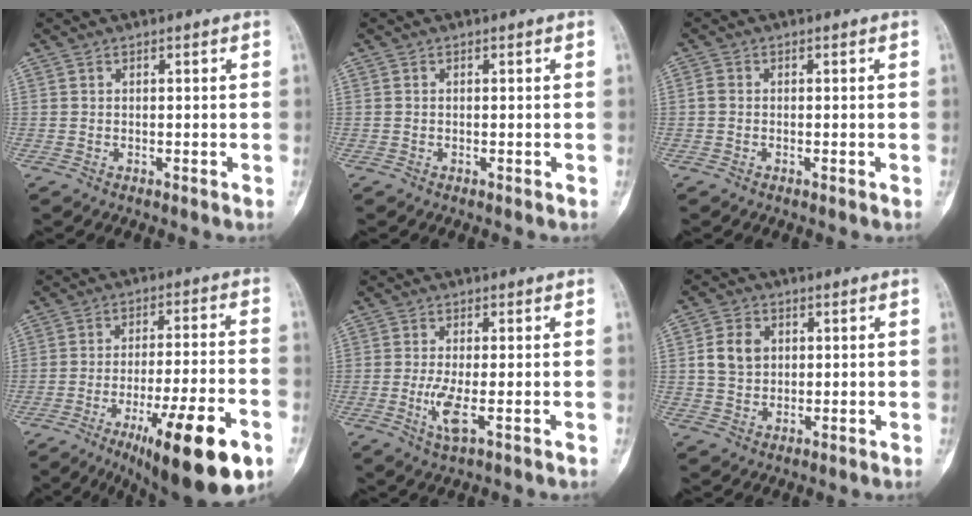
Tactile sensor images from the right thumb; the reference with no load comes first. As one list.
[{"total": 0.0}, {"total": 1.2, "force": [-0.1, 1.0, 0.7], "torque": [-0.012, 0.001, -0.005]}, {"total": 20.1, "force": [-10.1, 4.2, 16.9], "torque": [-0.234, 0.032, -0.149]}, {"total": 4.8, "force": [-1.1, 1.0, 4.5], "torque": [-0.103, -0.011, -0.022]}, {"total": 6.2, "force": [1.2, 5.0, 3.5], "torque": [-0.050, -0.001, 0.023]}]